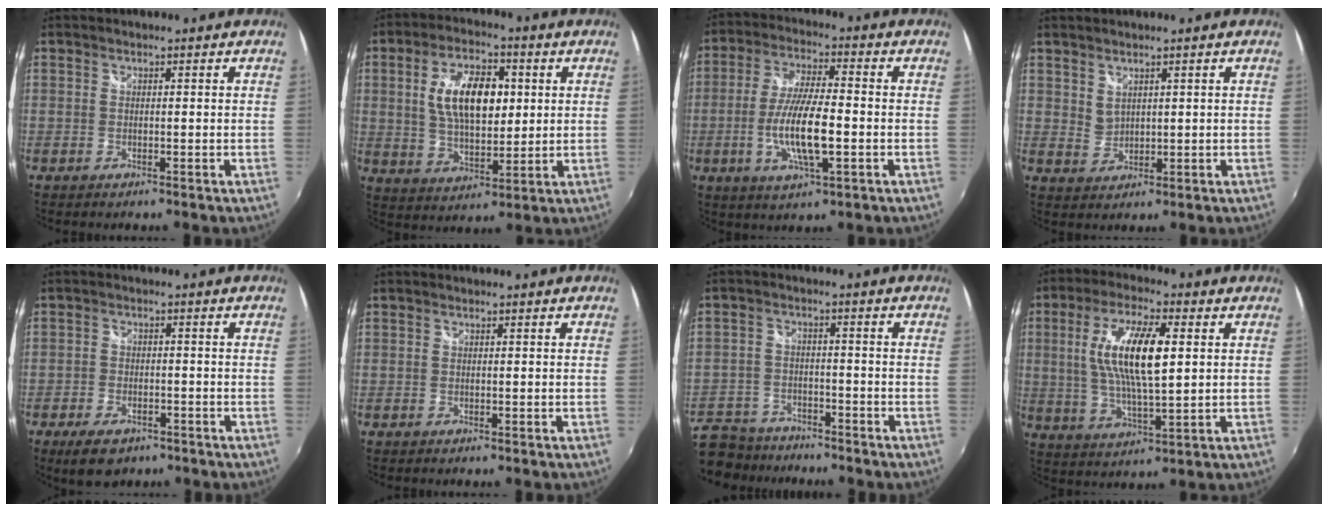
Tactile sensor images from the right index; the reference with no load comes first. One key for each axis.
{"total": 12.8, "fx": 2.5, "fy": 6.5, "fz": 10.7, "tx": -0.193, "ty": 0.011, "tz": 0.047}
{"total": 11.8, "fx": -2.7, "fy": 2.6, "fz": 11.2, "tx": -0.221, "ty": -0.006, "tz": -0.052}
{"total": 2.6, "fx": 2.1, "fy": 1.3, "fz": 0.8, "tx": -0.010, "ty": 0.000, "tz": 0.041}
{"total": 7.4, "fx": -5.0, "fy": 3.9, "fz": 3.8, "tx": -0.093, "ty": -0.007, "tz": -0.077}
{"total": 0.0}
{"total": 13.0, "fx": -9.7, "fy": 7.4, "fz": 4.3, "tx": -0.134, "ty": -0.005, "tz": -0.161}
{"total": 13.5, "fx": 2.5, "fy": 3.9, "fz": 12.7, "tx": -0.245, "ty": 0.004, "tz": 0.049}